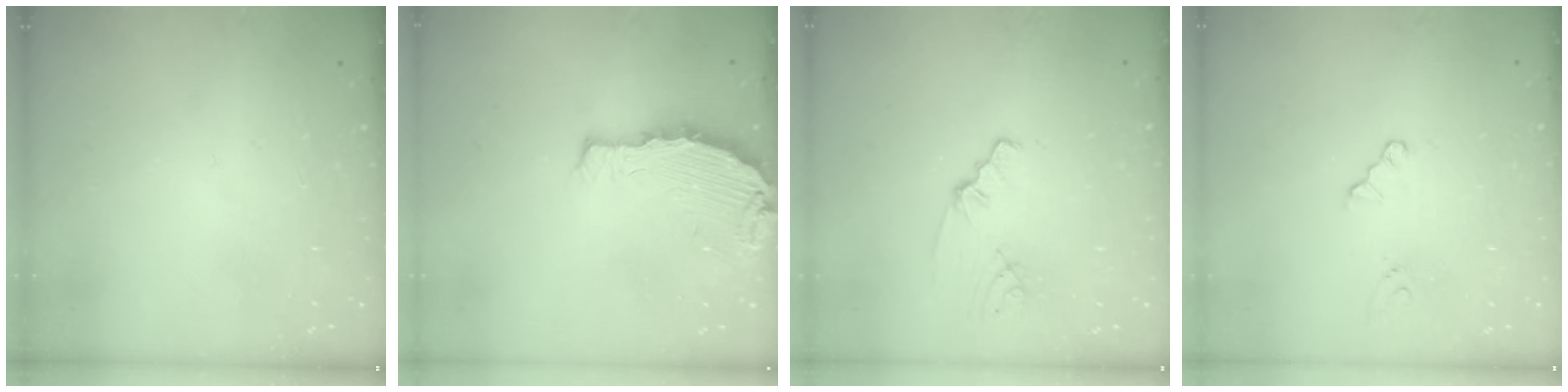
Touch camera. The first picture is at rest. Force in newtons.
{"total": 4.4, "press": 4.3, "slide": 0.4}
{"total": 1.9, "press": 1.9, "slide": 0.2}
{"total": 1.3, "press": 1.2, "slide": 0.2}